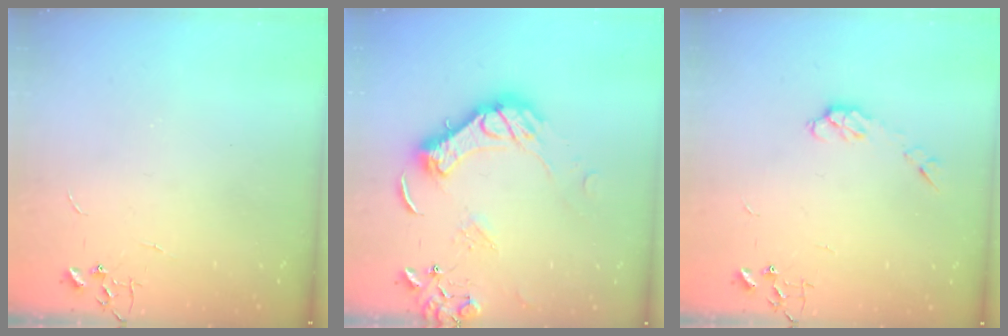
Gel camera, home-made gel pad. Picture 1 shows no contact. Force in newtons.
{"total": 15.9, "press": 15.8, "slide": 1.9}
{"total": 4.5, "press": 4.5, "slide": 0.7}